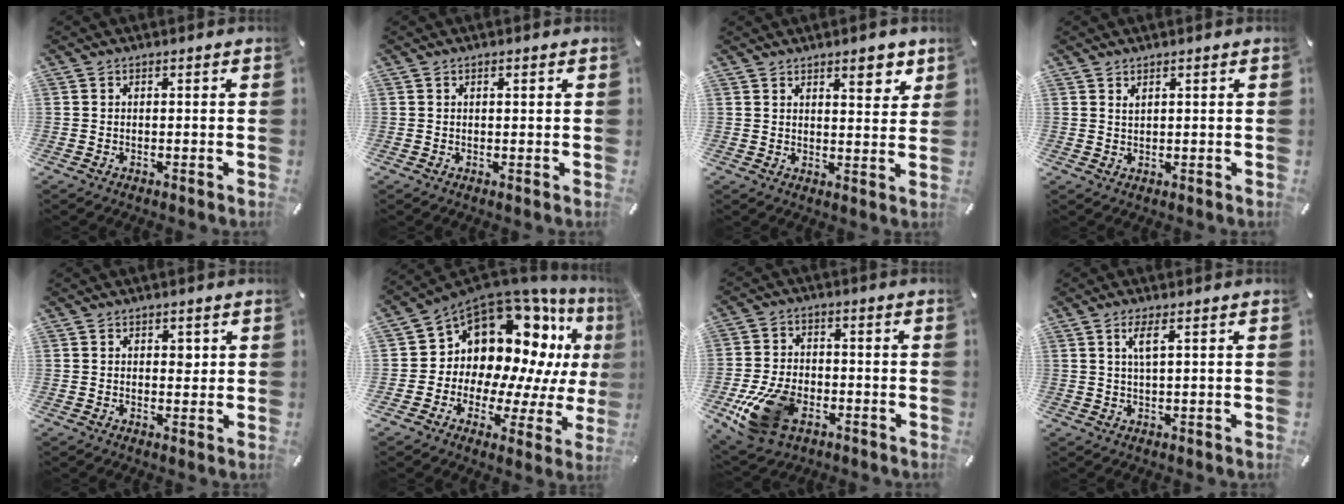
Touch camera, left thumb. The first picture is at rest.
{"total": 0.6, "force": [0.3, 0.2, 0.5], "torque": [-0.009, 0.000, 0.005]}
{"total": 6.0, "force": [4.3, 2.6, 3.3], "torque": [-0.026, -0.026, 0.068]}
{"total": 1.1, "force": [1.0, 0.4, 0.5], "torque": [-0.011, -0.002, 0.018]}
{"total": 2.0, "force": [0.8, 1.5, 1.1], "torque": [0.001, -0.007, 0.007]}
{"total": 14.0, "force": [7.7, 10.0, 6.0], "torque": [-0.084, -0.098, 0.145]}
{"total": 15.4, "force": [-6.0, 10.0, 10.1], "torque": [-0.196, 0.024, -0.099]}
{"total": 3.5, "force": [1.4, 0.5, 3.2], "torque": [-0.068, 0.002, 0.021]}